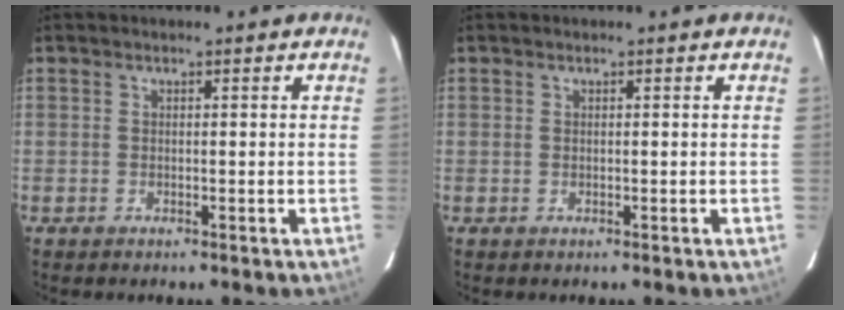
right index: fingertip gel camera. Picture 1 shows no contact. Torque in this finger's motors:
{"motor_torque": [0.00, 0.00, 0.00, 0.01]}